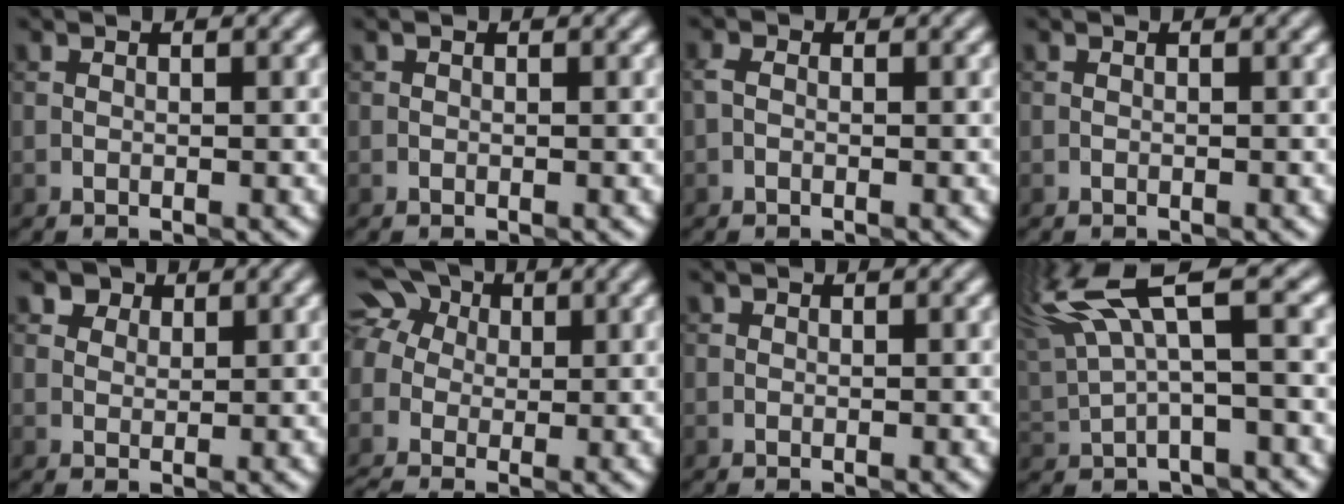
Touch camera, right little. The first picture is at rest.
{"total": 0.0}
{"total": 0.8, "force": [-0.3, 0.4, 0.6], "torque": [-0.012, 0.004, -0.008]}
{"total": 0.0}
{"total": 3.8, "force": [2.5, 2.3, 1.7], "torque": [-0.025, 0.007, 0.021]}
{"total": 6.7, "force": [0.0, 5.8, 3.5], "torque": [-0.085, 0.030, -0.033]}
{"total": 0.0}
{"total": 6.8, "force": [3.6, 1.6, 5.6], "torque": [-0.117, 0.016, 0.067]}